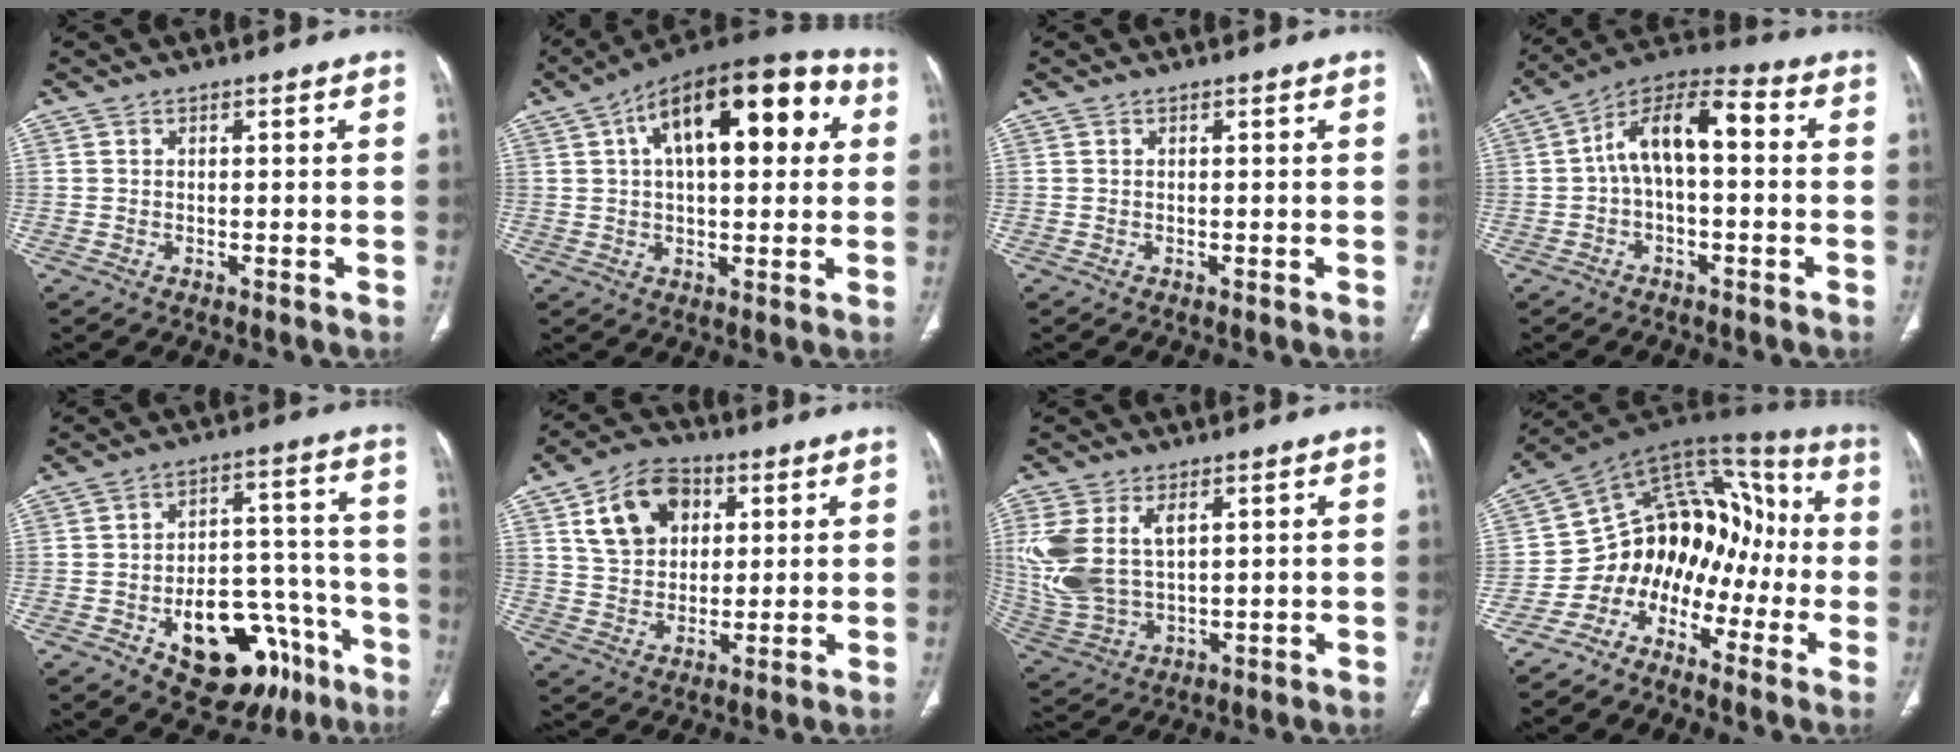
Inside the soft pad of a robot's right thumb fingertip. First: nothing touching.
{"total": 21.7, "force": [6.3, 10.0, 18.1], "torque": [-0.252, 0.035, 0.089]}
{"total": 0.0}
{"total": 11.6, "force": [0.5, 5.7, 10.1], "torque": [-0.163, 0.046, -0.004]}
{"total": 19.2, "force": [-9.8, 11.2, 12.2], "torque": [-0.116, 0.076, -0.128]}
{"total": 12.8, "force": [4.7, 9.3, 7.4], "torque": [-0.098, -0.002, 0.083]}
{"total": 13.6, "force": [4.0, 8.1, 10.2], "torque": [-0.231, -0.006, 0.096]}
{"total": 14.2, "force": [-5.8, 10.7, 7.3], "torque": [-0.047, 0.126, -0.110]}